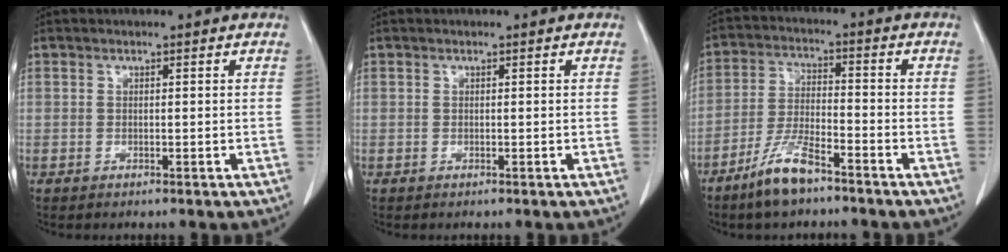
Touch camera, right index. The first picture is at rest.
{"total": 0.0}
{"total": 8.0, "force": [-5.8, 1.6, 5.3], "torque": [-0.112, -0.011, -0.114]}